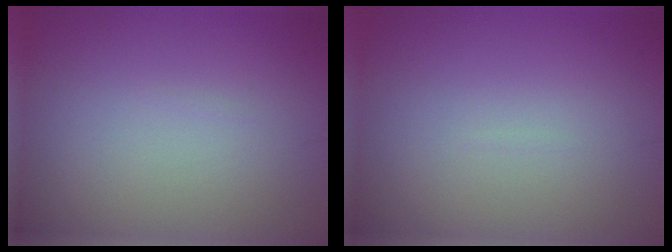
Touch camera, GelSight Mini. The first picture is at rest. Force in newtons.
{"total": 0.0}